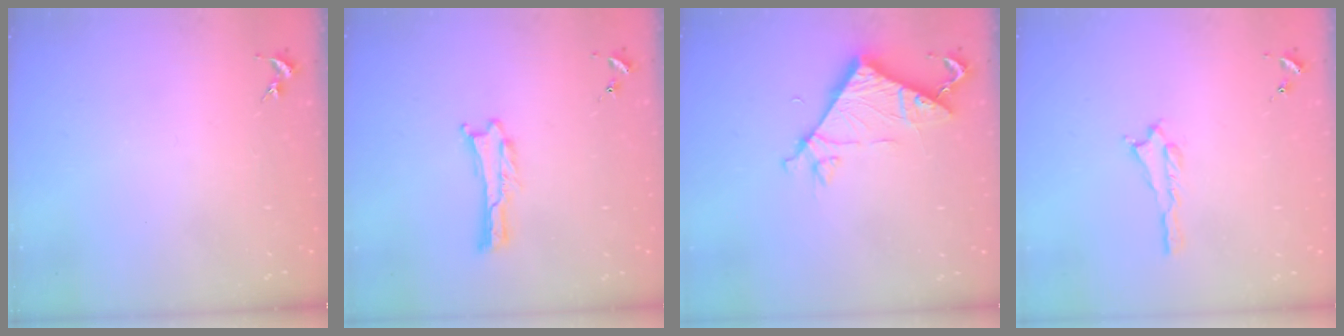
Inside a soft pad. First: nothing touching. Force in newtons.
{"total": 0.0}
{"total": 7.2, "press": 7.1, "slide": 0.4}
{"total": 0.6, "press": 0.6, "slide": 0.2}